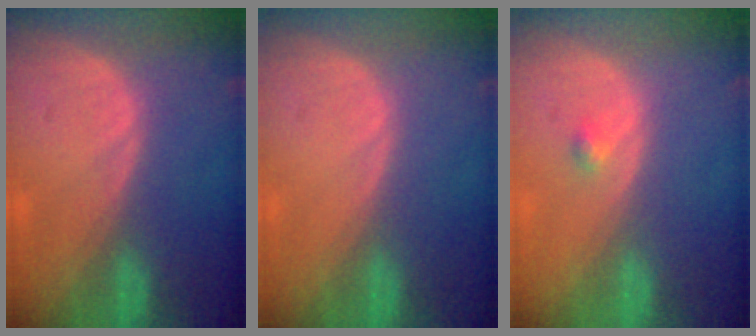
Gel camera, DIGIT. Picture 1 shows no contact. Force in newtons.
{"total": 0.0}
{"total": 1.3, "press": 1.1, "slide": 0.7}